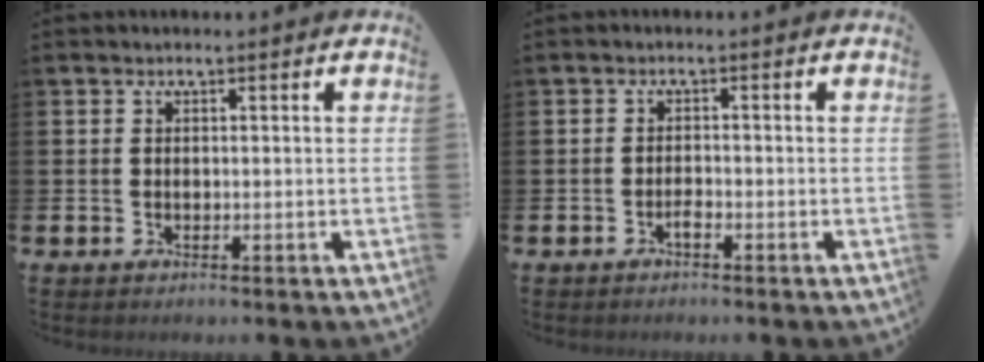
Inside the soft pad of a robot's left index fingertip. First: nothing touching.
{"total": 1.0, "force": [-0.8, 0.2, 0.5], "torque": [-0.013, -0.004, -0.015]}